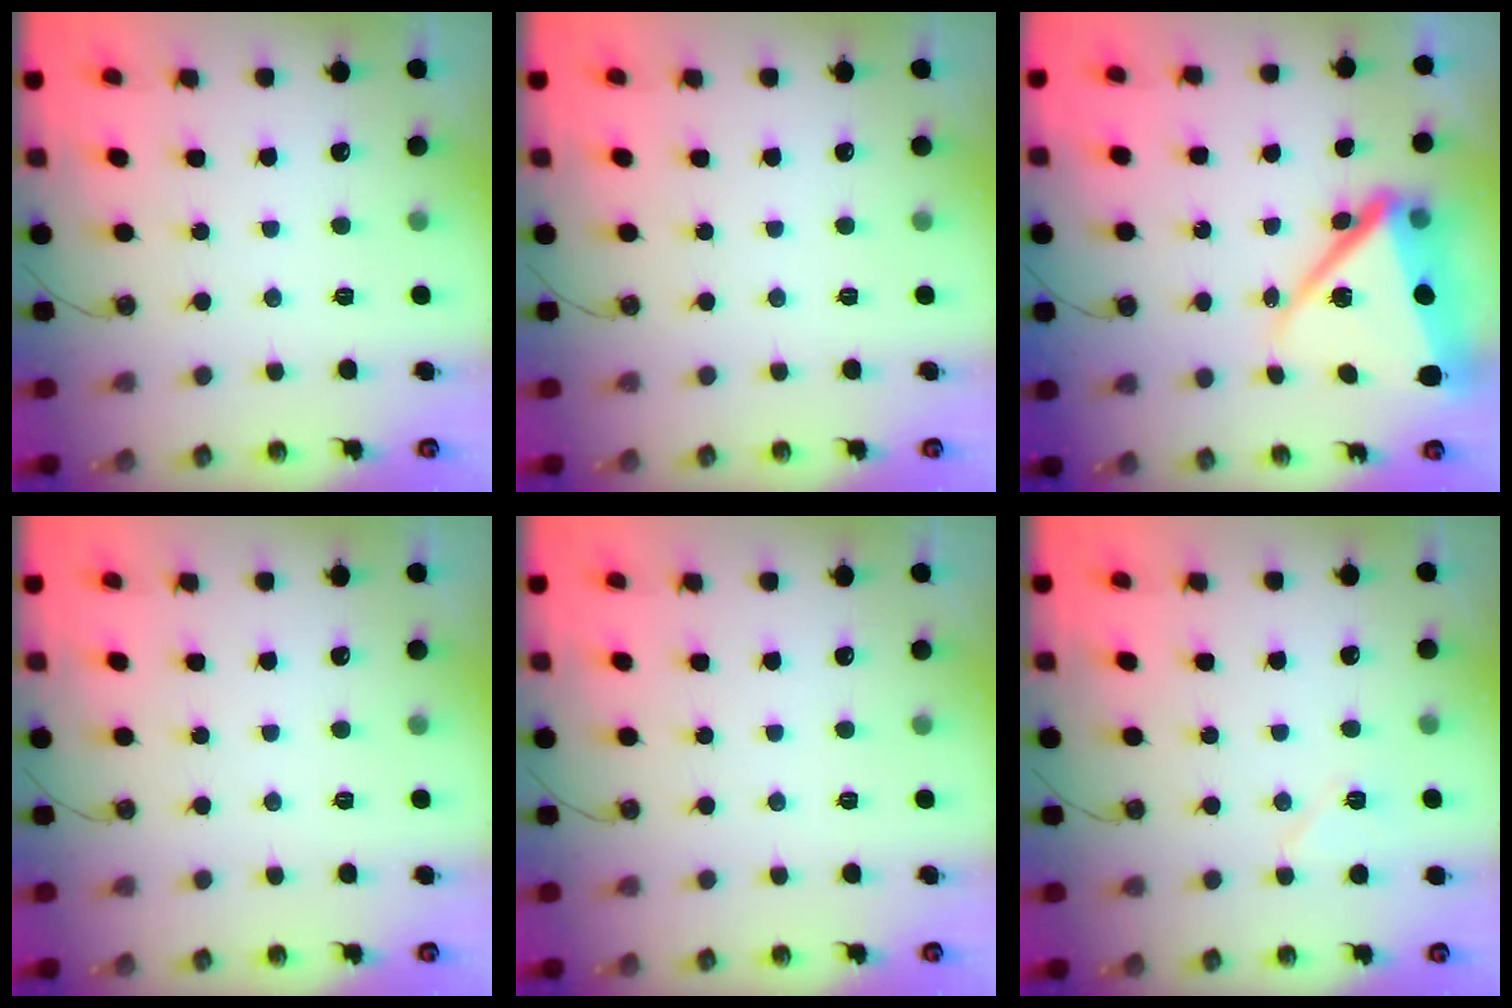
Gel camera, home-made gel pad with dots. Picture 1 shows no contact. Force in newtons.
{"total": 0.0}
{"total": 15.0, "press": 14.8, "slide": 2.0}
{"total": 0.0}
{"total": 0.0}
{"total": 5.9, "press": 5.6, "slide": 2.0}